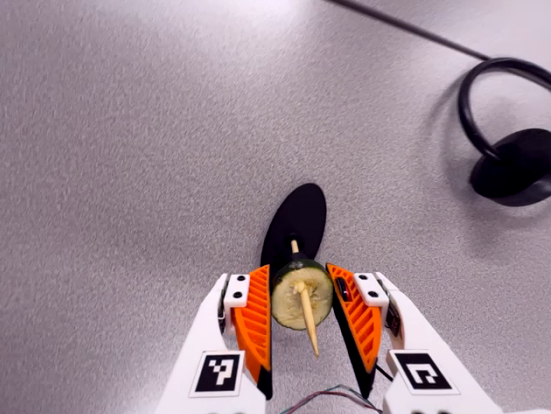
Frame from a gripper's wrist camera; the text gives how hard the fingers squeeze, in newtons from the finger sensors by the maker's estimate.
{"total": 4.3, "left": 4.3, "right": 4.3}